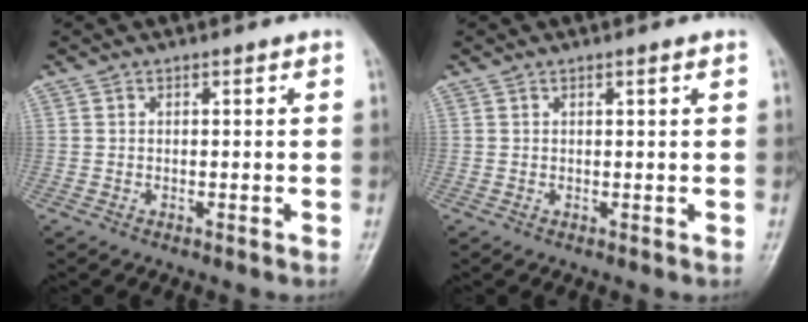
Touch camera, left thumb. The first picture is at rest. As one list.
[{"total": 0.8, "force": [0.4, 0.0, 0.6], "torque": [-0.011, 0.000, 0.007]}]